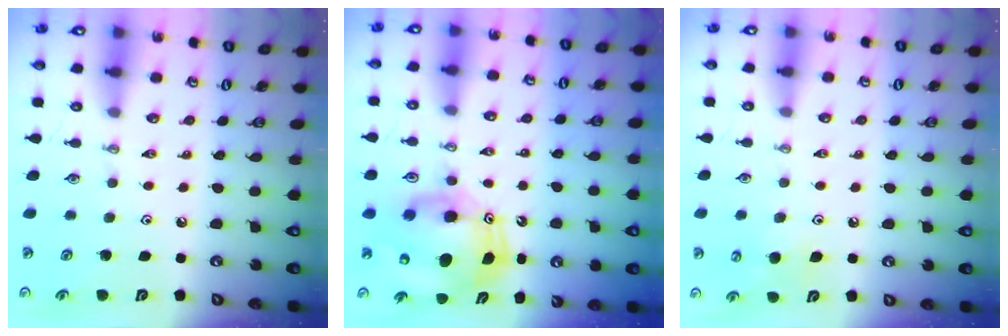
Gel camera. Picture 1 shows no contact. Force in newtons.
{"total": 12.1, "press": 11.9, "slide": 2.3}
{"total": 7.8, "press": 7.7, "slide": 1.5}